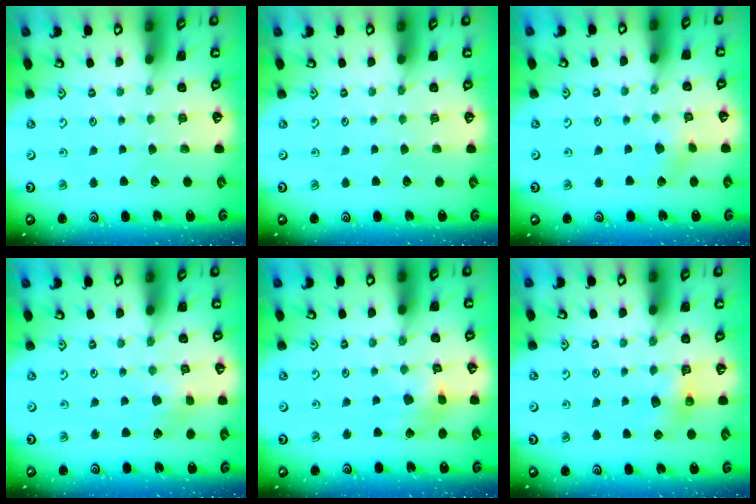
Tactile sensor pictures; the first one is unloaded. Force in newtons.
{"total": 0.0}
{"total": 3.4, "press": 3.4, "slide": 0.4}
{"total": 2.9, "press": 2.9, "slide": 0.6}
{"total": 7.8, "press": 7.8, "slide": 0.8}
{"total": 6.3, "press": 6.3, "slide": 0.4}